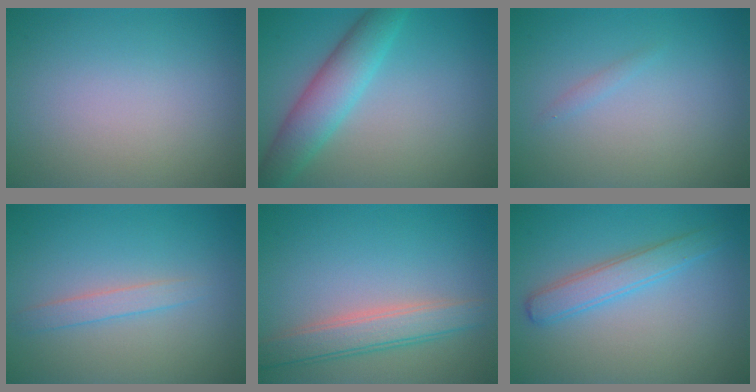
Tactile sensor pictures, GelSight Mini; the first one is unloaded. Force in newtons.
{"total": 4.9, "press": 4.9, "slide": 0.1}
{"total": 1.1, "press": 1.1, "slide": 0.2}
{"total": 1.6, "press": 1.6, "slide": 0.0}
{"total": 3.6, "press": 3.6, "slide": 0.1}
{"total": 2.8, "press": 2.8, "slide": 0.1}